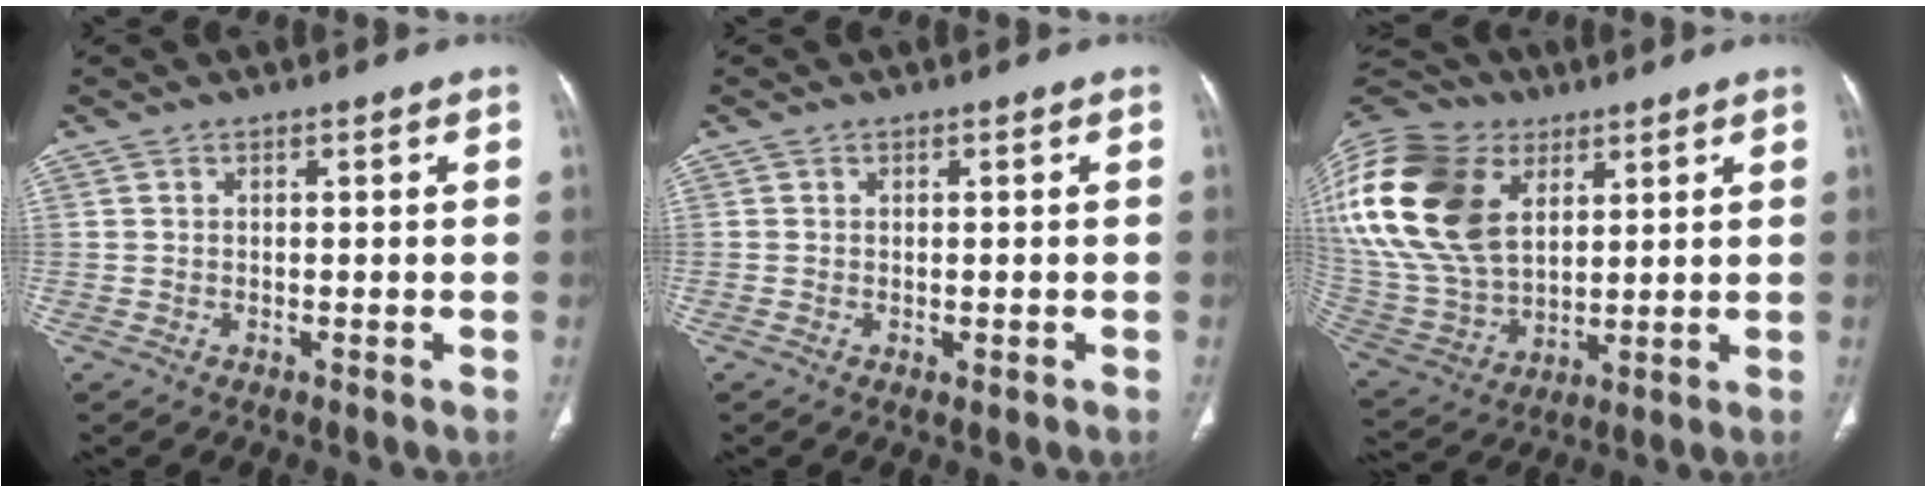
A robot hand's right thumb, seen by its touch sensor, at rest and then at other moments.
{"total": 0.9, "force": [-0.3, 0.4, 0.7], "torque": [-0.007, -0.001, -0.001]}
{"total": 30.5, "force": [10.7, 20.3, 20.1], "torque": [-0.467, 0.019, 0.216]}